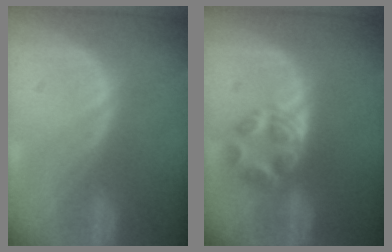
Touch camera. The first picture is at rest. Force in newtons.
{"total": 5.8, "press": 4.9, "slide": 3.0}